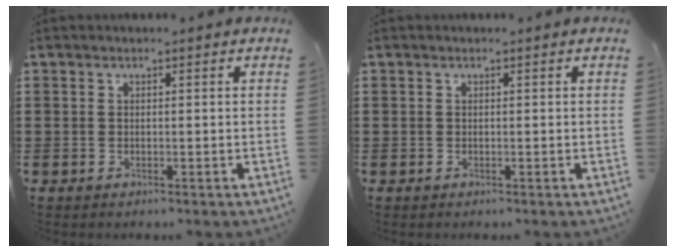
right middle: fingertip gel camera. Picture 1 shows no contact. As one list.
[{"total": 0.0}]